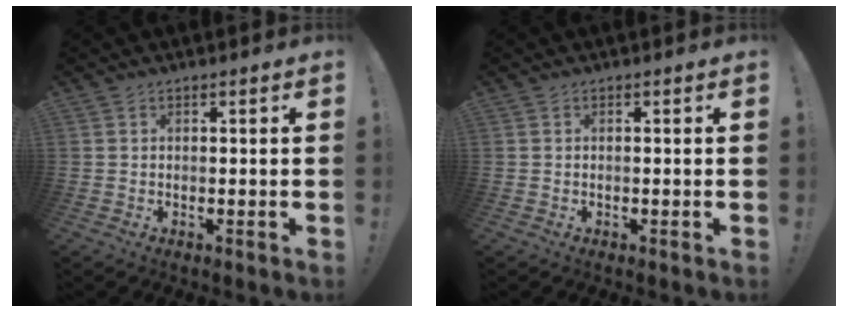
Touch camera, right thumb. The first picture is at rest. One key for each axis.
{"total": 0.0}